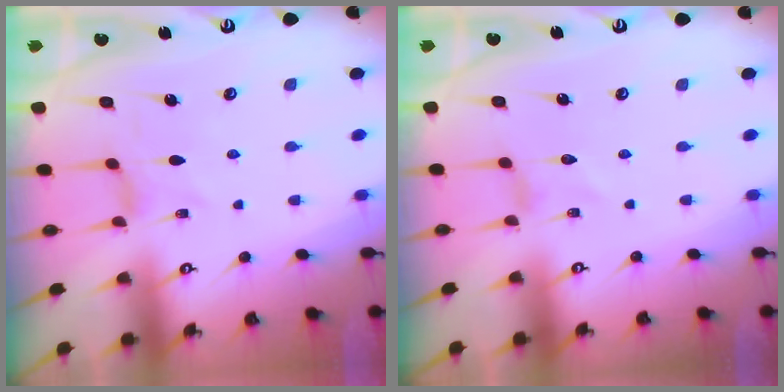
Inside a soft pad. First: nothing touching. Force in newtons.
{"total": 0.0}